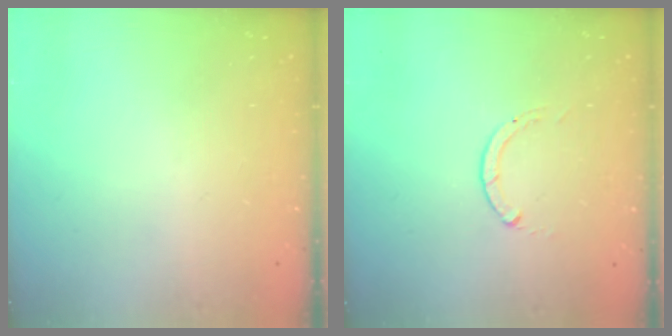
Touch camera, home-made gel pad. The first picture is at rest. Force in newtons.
{"total": 0.0}